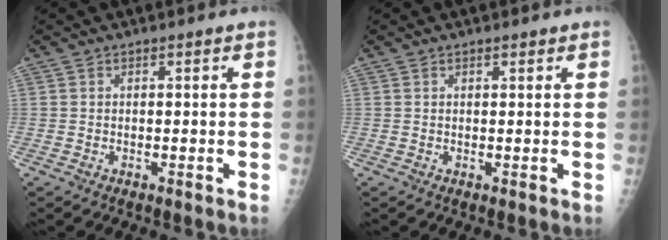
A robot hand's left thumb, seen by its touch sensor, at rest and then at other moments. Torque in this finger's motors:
{"motor_torque": [-0.27, -0.11, 0.02, -0.02, 0.03]}